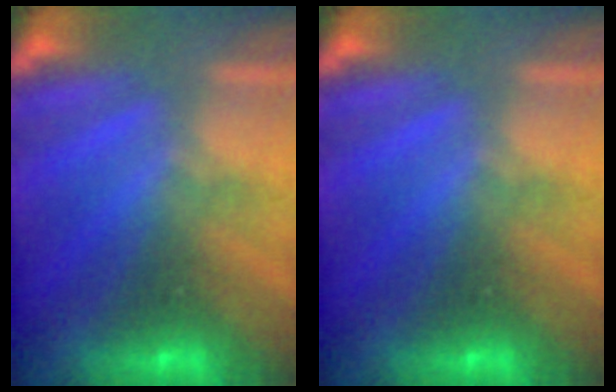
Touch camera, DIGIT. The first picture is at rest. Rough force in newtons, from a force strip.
{"total": 0.0}